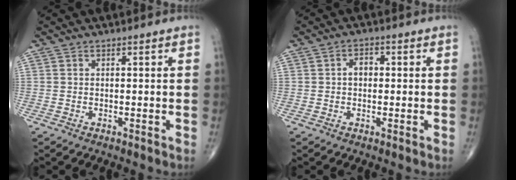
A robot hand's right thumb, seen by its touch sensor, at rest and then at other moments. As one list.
[{"total": 2.6, "force": [0.1, 1.9, 1.8], "torque": [-0.023, 0.011, -0.002]}]